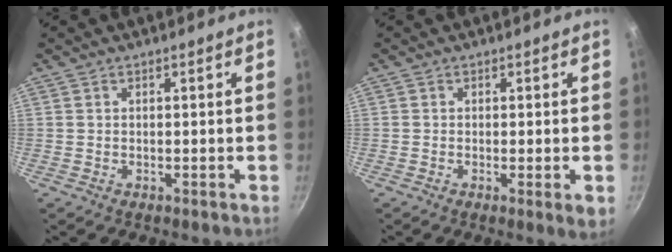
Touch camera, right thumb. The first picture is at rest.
{"total": 2.9, "force": [-0.5, 0.3, 2.8], "torque": [-0.044, -0.012, -0.008]}